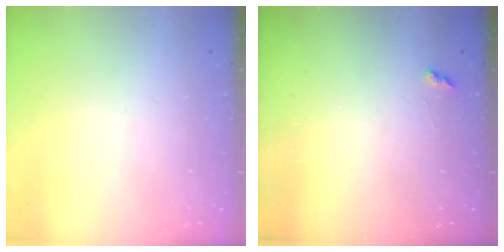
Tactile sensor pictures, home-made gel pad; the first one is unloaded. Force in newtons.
{"total": 2.1, "press": 2.1, "slide": 0.5}